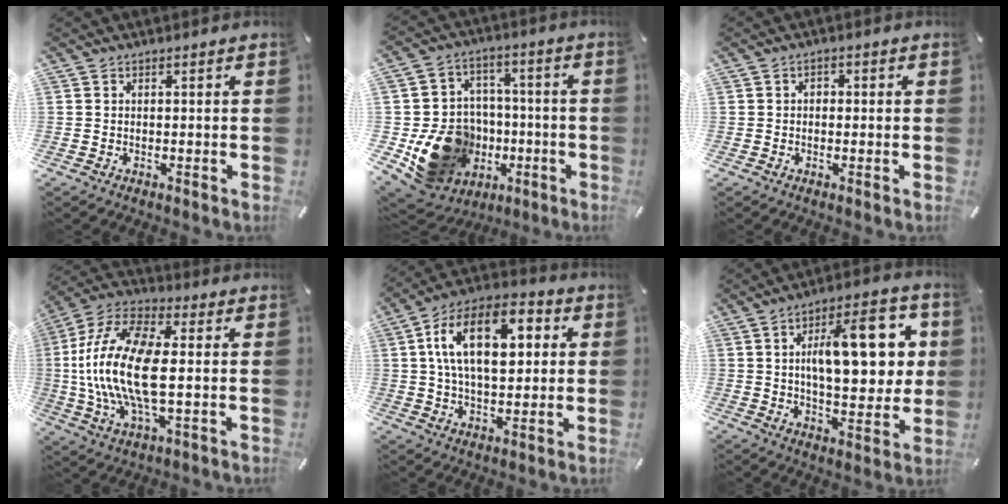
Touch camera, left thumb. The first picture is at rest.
{"total": 18.1, "force": [-4.8, 15.7, 7.7], "torque": [-0.140, 0.021, -0.054]}
{"total": 1.4, "force": [-0.3, 1.1, 0.9], "torque": [-0.017, 0.006, -0.007]}
{"total": 18.6, "force": [-0.1, 8.3, 16.7], "torque": [-0.356, -0.008, -0.002]}
{"total": 17.0, "force": [4.2, 9.7, 13.3], "torque": [-0.234, 0.002, 0.067]}
{"total": 20.2, "force": [4.6, 9.0, 17.4], "torque": [-0.244, -0.005, 0.066]}